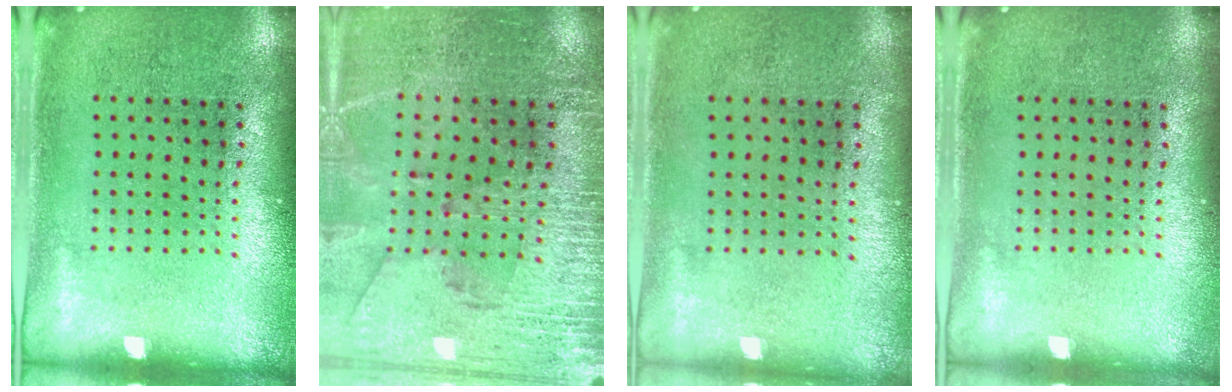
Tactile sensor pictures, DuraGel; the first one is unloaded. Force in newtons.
{"total": 2.9, "press": 2.8, "slide": 0.8}
{"total": 0.0}
{"total": 0.0}